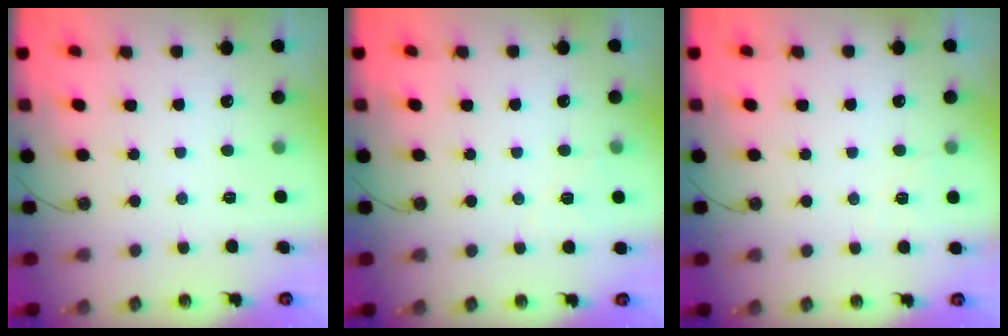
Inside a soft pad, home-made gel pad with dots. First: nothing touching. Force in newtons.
{"total": 4.0, "press": 3.7, "slide": 1.6}
{"total": 4.3, "press": 4.3, "slide": 0.3}